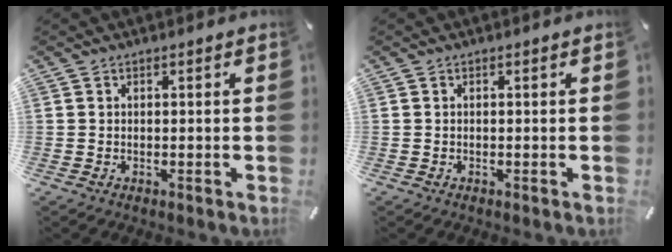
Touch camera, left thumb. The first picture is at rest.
{"total": 0.0}